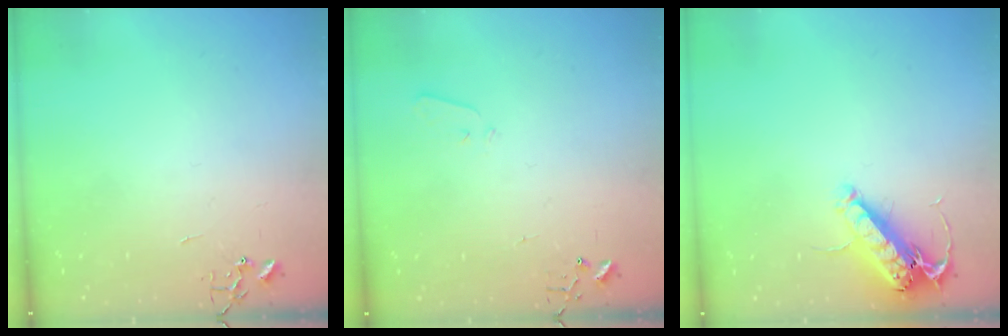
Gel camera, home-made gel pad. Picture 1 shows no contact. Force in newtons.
{"total": 3.3, "press": 3.3, "slide": 0.4}
{"total": 14.2, "press": 14.0, "slide": 2.5}